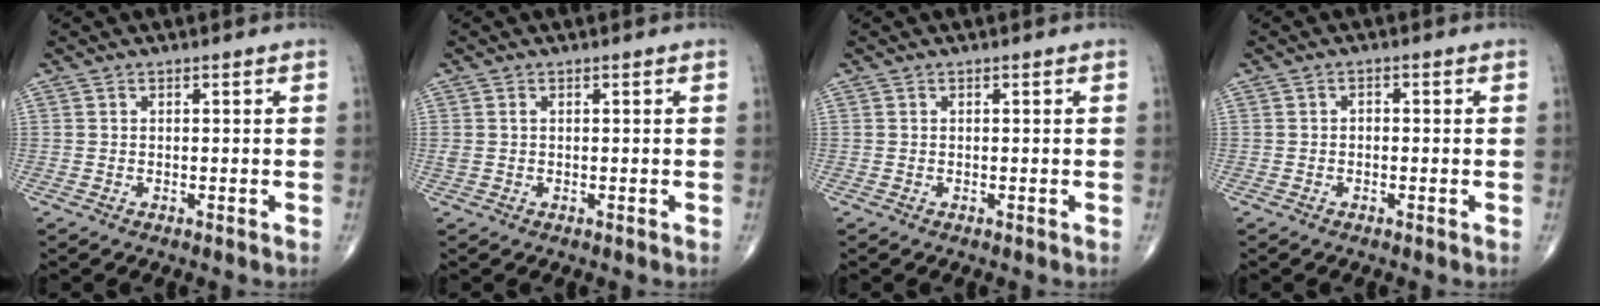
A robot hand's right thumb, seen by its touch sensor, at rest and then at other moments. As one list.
[{"total": 1.0, "force": [0.2, 0.6, 0.8], "torque": [-0.025, 0.008, 0.010]}, {"total": 0.0}, {"total": 0.9, "force": [-0.2, 0.7, 0.6], "torque": [-0.006, 0.004, -0.007]}]